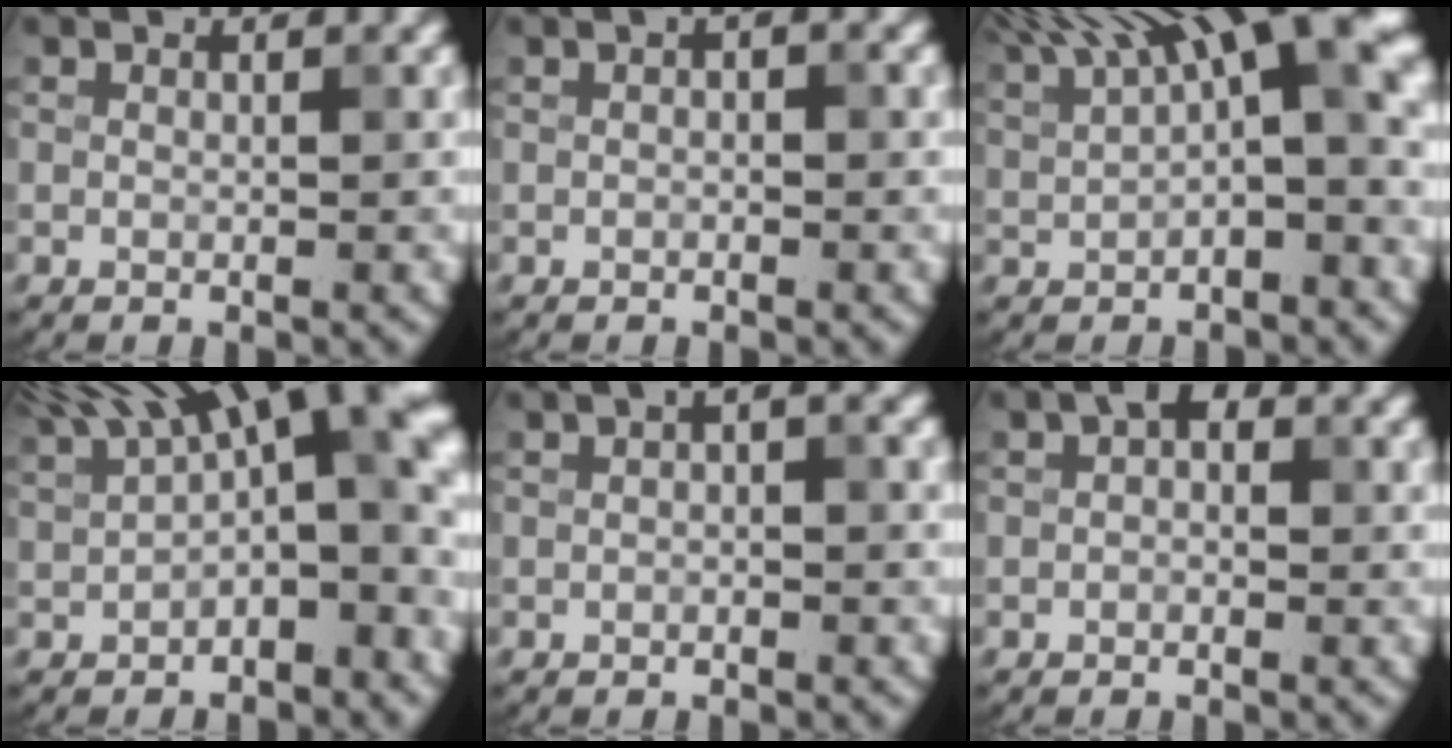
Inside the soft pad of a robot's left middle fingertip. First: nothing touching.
{"total": 0.9, "force": [0.1, 0.5, 0.7], "torque": [-0.013, 0.003, 0.000]}
{"total": 12.3, "force": [5.5, 3.9, 10.3], "torque": [-0.158, 0.024, 0.085]}
{"total": 12.3, "force": [3.7, 5.6, 10.3], "torque": [-0.134, 0.012, 0.057]}
{"total": 2.0, "force": [0.6, 0.8, 1.8], "torque": [-0.022, 0.008, 0.001]}
{"total": 1.3, "force": [0.1, 1.0, 0.8], "torque": [-0.013, 0.004, -0.003]}